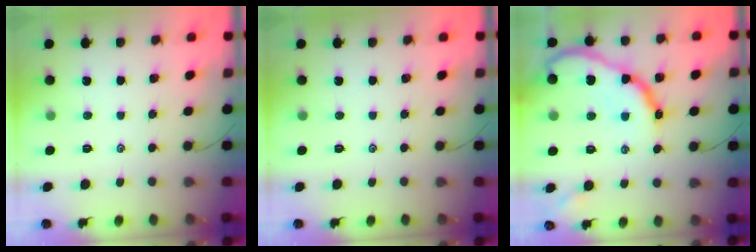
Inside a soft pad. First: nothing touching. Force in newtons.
{"total": 0.0}
{"total": 16.1, "press": 16.0, "slide": 1.2}